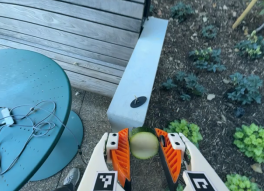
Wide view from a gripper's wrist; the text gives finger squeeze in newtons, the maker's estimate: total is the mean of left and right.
{"total": 11.0, "left": 11.0, "right": 11.0}